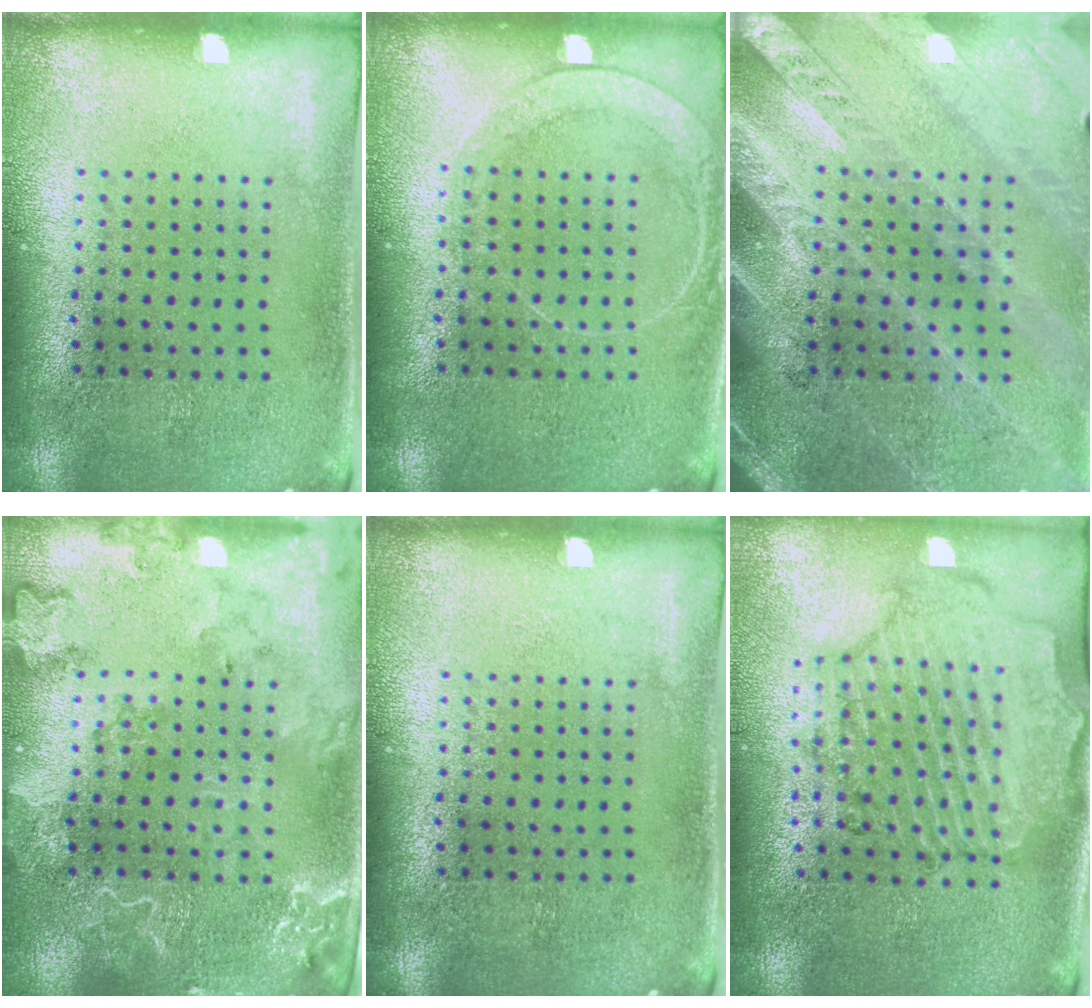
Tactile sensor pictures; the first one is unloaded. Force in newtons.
{"total": 1.7, "press": 1.7, "slide": 0.3}
{"total": 3.0, "press": 2.7, "slide": 1.3}
{"total": 2.5, "press": 2.4, "slide": 0.8}
{"total": 0.0}
{"total": 1.6, "press": 1.6, "slide": 0.3}